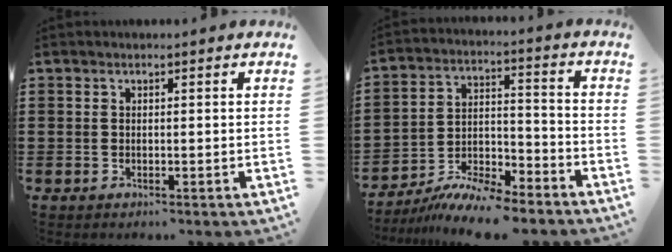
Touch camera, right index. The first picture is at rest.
{"total": 9.0, "force": [-8.3, 1.4, 3.2], "torque": [-0.058, 0.023, -0.161]}